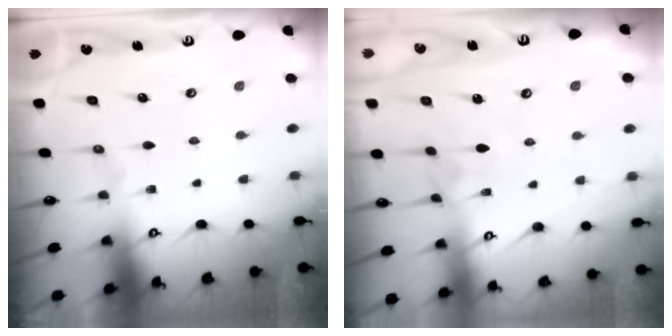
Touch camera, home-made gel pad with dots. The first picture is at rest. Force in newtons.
{"total": 2.8, "press": 2.7, "slide": 0.8}